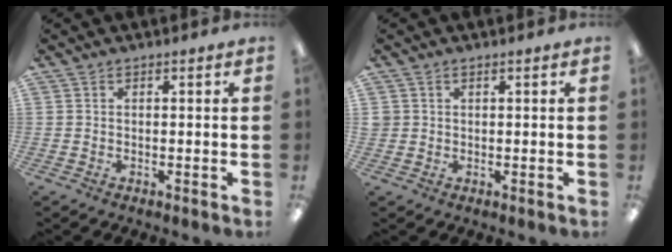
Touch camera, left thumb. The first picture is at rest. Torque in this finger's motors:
{"motor_torque": [-0.09, 0.17, 0.32, 0.07, 0.00]}